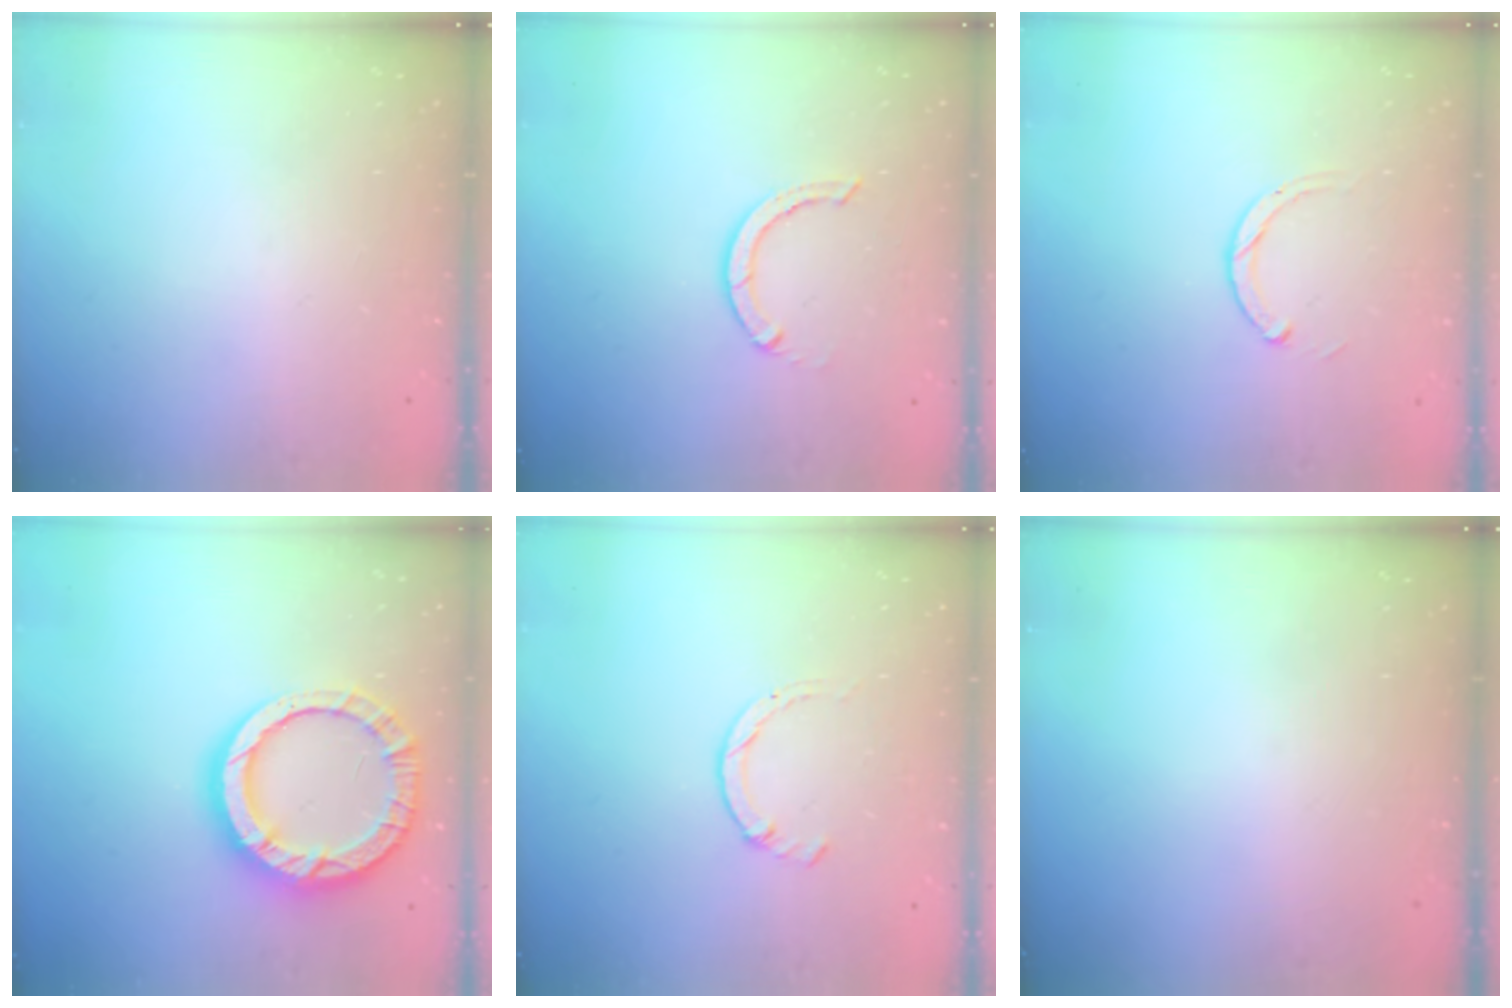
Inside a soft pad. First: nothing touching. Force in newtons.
{"total": 3.4, "press": 3.4, "slide": 0.3}
{"total": 2.3, "press": 2.3, "slide": 0.3}
{"total": 16.4, "press": 16.3, "slide": 1.9}
{"total": 1.7, "press": 1.7, "slide": 0.3}
{"total": 0.0}